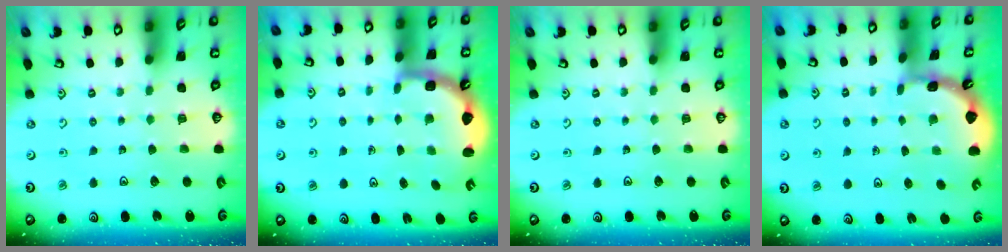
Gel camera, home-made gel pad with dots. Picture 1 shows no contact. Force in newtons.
{"total": 4.1, "press": 3.6, "slide": 1.8}
{"total": 0.0}
{"total": 1.7, "press": 1.7, "slide": 0.1}